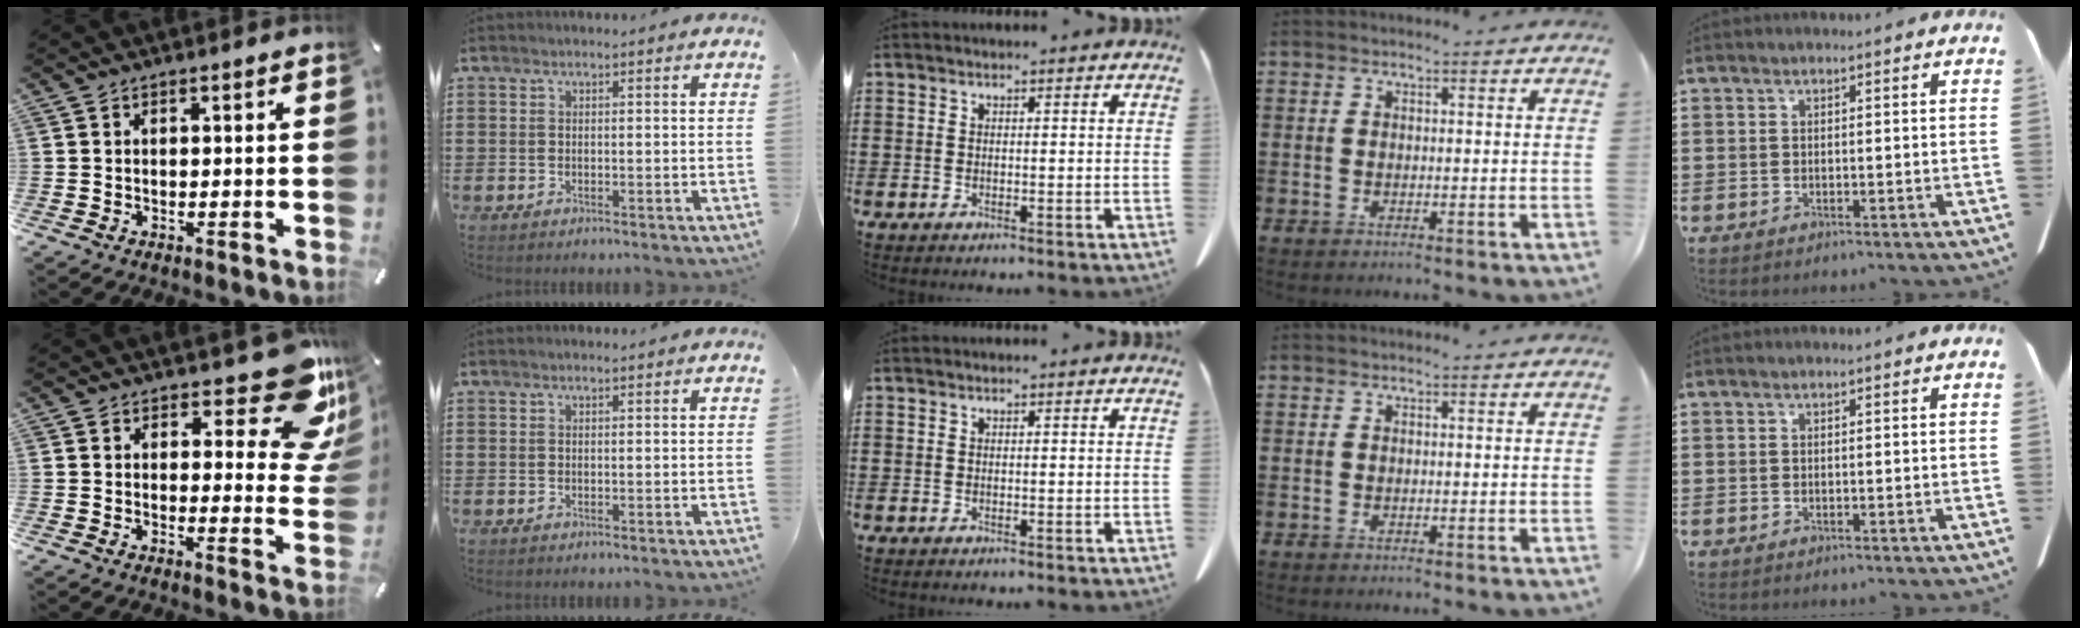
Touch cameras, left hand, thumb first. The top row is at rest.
{"thumb": {"total": 15.5, "force": [9.1, 6.3, 10.8], "torque": [-0.115, -0.075, 0.152]}}